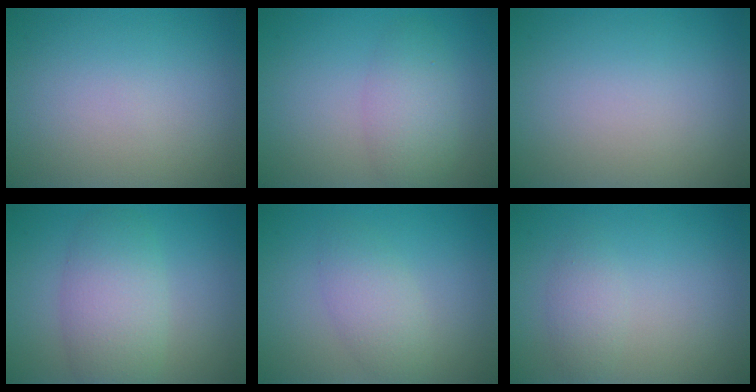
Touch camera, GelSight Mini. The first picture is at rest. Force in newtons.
{"total": 3.2, "press": 3.2, "slide": 0.1}
{"total": 0.0}
{"total": 5.1, "press": 5.1, "slide": 0.2}
{"total": 2.7, "press": 2.7, "slide": 0.0}
{"total": 1.6, "press": 1.6, "slide": 0.1}